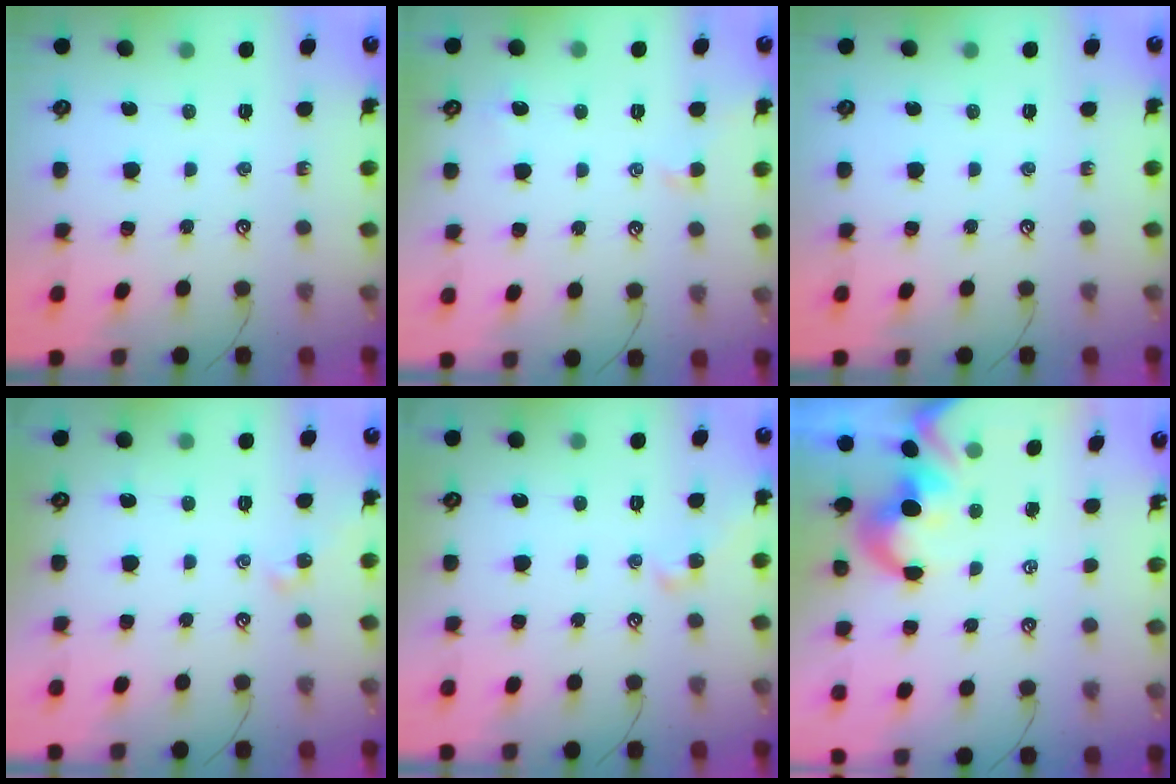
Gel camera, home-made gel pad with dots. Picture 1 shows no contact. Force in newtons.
{"total": 0.6, "press": 0.4, "slide": 0.5}
{"total": 0.0}
{"total": 2.1, "press": 2.0, "slide": 0.6}
{"total": 1.8, "press": 1.8, "slide": 0.3}
{"total": 1.7, "press": 1.4, "slide": 1.0}